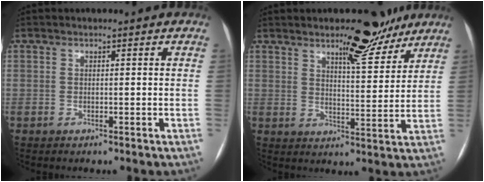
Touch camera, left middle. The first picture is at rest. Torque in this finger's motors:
{"motor_torque": [0.82, -0.73, 0.07, 0.07]}